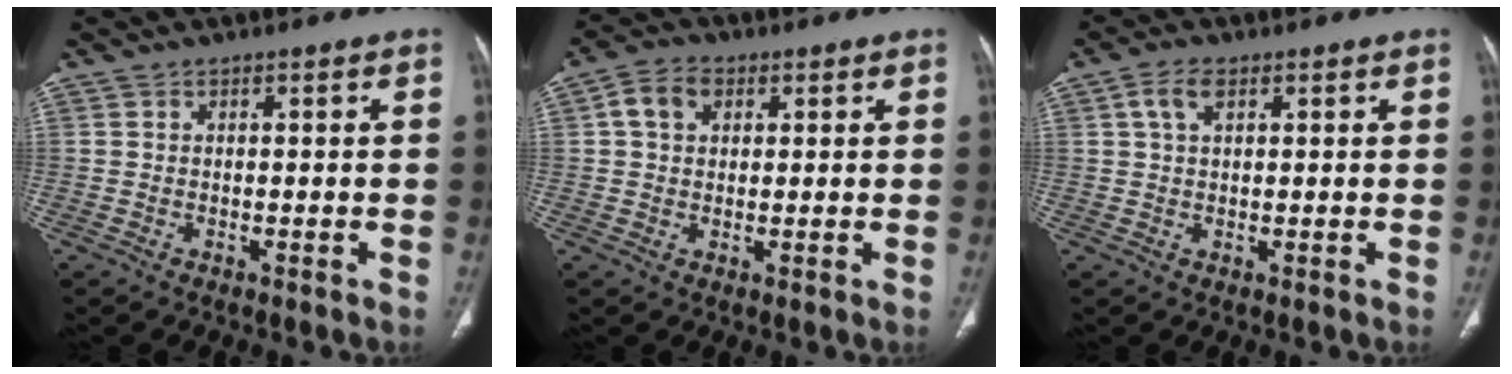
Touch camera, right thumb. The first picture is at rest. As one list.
[{"total": 5.4, "force": [1.6, 4.0, 3.2], "torque": [-0.049, 0.008, 0.027]}, {"total": 3.6, "force": [1.5, 2.0, 2.7], "torque": [-0.054, 0.008, 0.032]}]